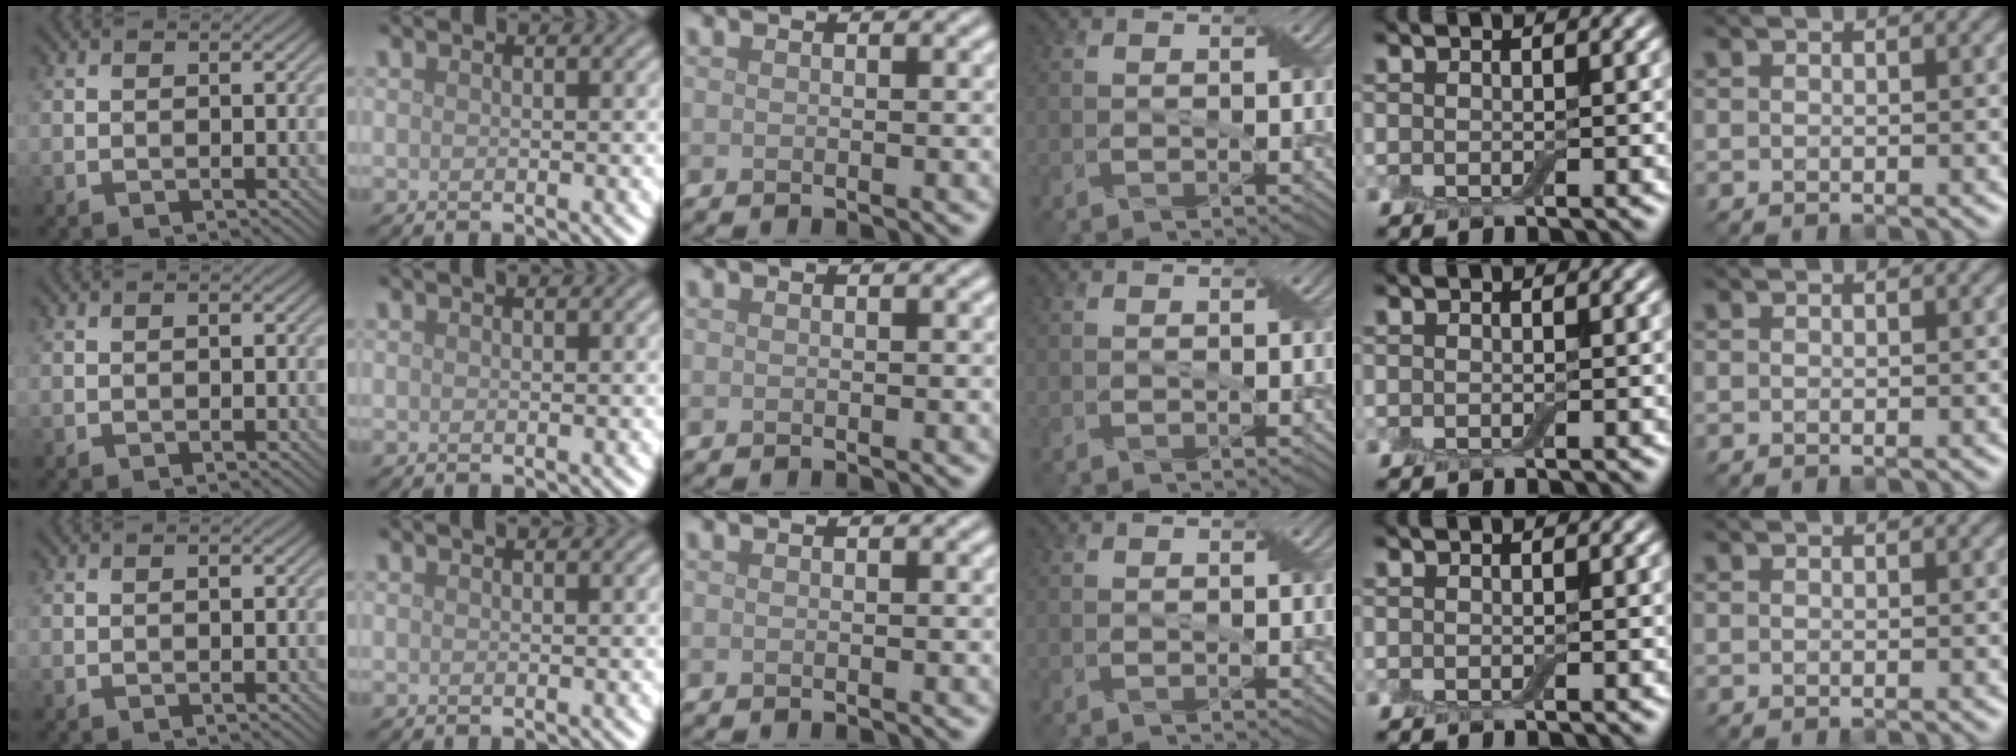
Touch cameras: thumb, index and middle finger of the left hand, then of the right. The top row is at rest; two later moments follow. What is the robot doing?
{"motion": "fold", "object": "bandage"}